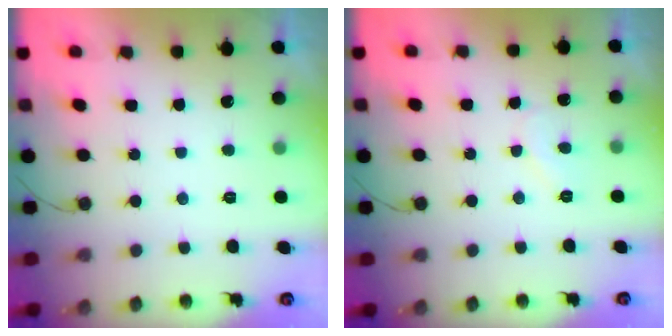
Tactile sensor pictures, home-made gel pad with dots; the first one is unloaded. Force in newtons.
{"total": 4.9, "press": 4.9, "slide": 0.5}